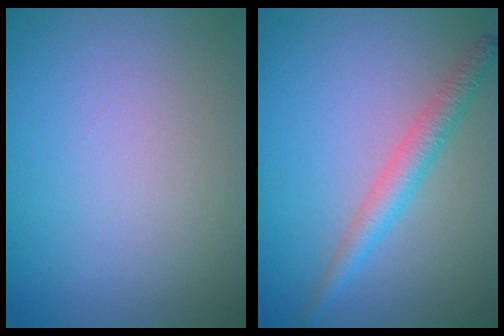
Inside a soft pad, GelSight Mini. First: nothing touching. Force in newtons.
{"total": 2.7, "press": 2.7, "slide": 0.2}